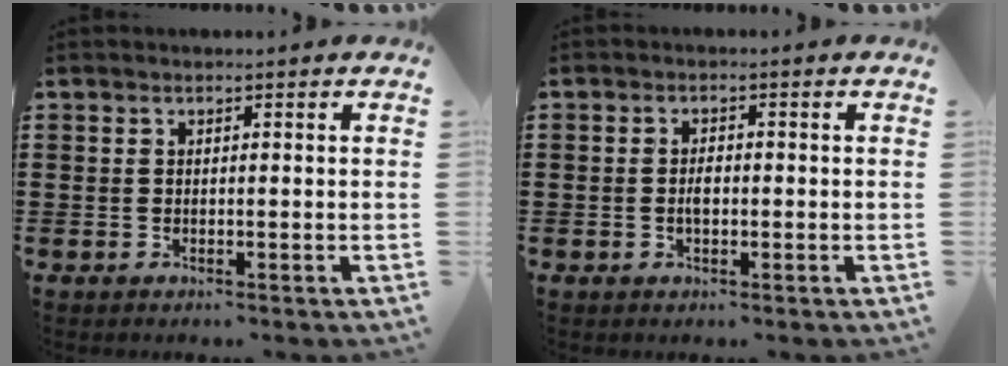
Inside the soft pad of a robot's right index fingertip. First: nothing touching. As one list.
[{"total": 2.0, "force": [-0.2, 0.9, 1.8], "torque": [-0.034, 0.001, -0.004]}]